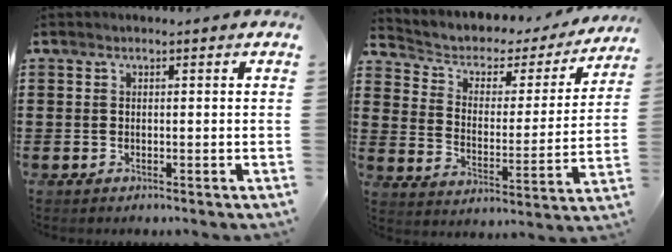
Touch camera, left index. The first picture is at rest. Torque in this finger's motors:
{"motor_torque": [1.11, -1.02, 0.16, 0.01]}